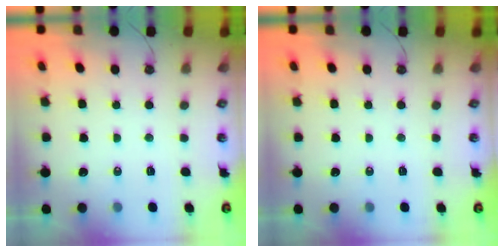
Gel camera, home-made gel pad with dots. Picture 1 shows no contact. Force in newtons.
{"total": 0.0}